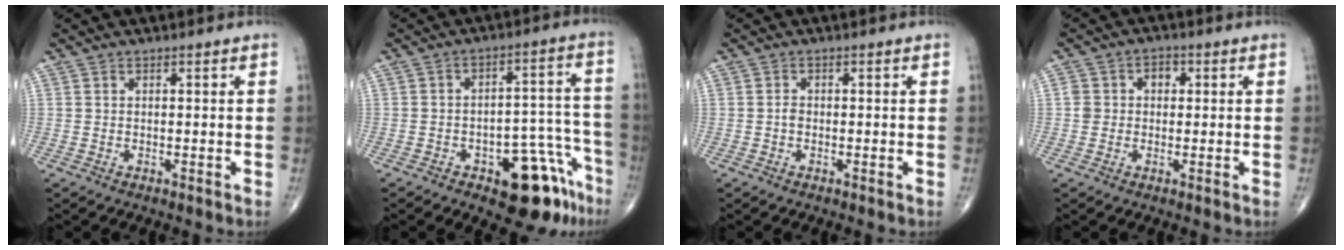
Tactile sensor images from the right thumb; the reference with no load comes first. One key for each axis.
{"total": 14.0, "fx": -8.2, "fy": 5.8, "fz": 9.8, "tx": -0.077, "ty": 0.074, "tz": -0.106}
{"total": 1.0, "fx": -0.3, "fy": 0.7, "fz": 0.6, "tx": -0.008, "ty": 0.002, "tz": -0.008}
{"total": 4.3, "fx": 0.6, "fy": 3.7, "fz": 2.2, "tx": -0.014, "ty": 0.014, "tz": 0.007}